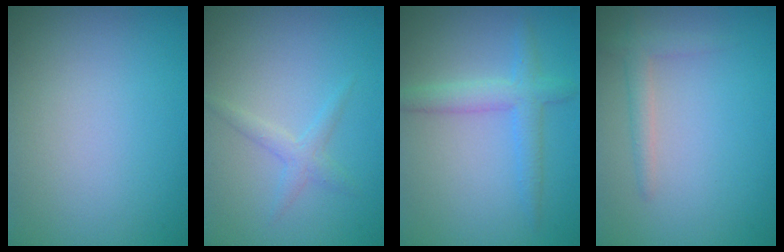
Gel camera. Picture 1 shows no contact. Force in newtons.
{"total": 1.4, "press": 1.4, "slide": 0.1}
{"total": 2.9, "press": 2.9, "slide": 0.1}
{"total": 1.6, "press": 1.6, "slide": 0.1}